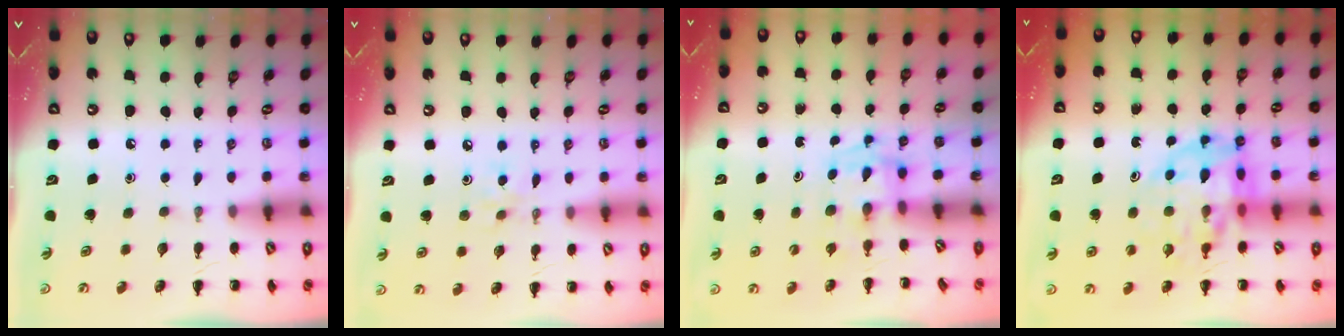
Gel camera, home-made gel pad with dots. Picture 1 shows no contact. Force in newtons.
{"total": 3.0, "press": 2.8, "slide": 1.0}
{"total": 2.9, "press": 2.9, "slide": 0.2}
{"total": 14.9, "press": 14.4, "slide": 3.8}